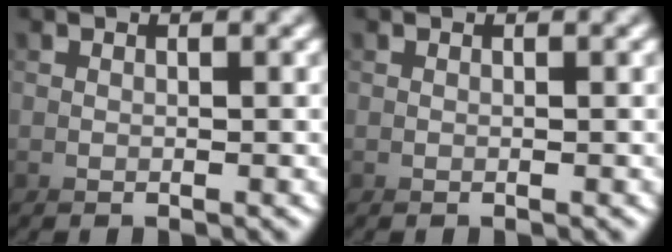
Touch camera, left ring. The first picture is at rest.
{"total": 0.0}